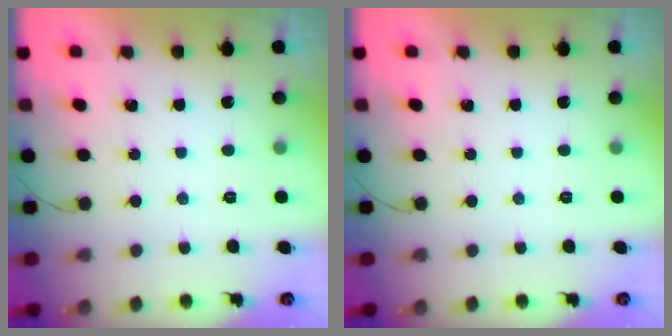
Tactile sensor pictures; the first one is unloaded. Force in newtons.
{"total": 0.0}